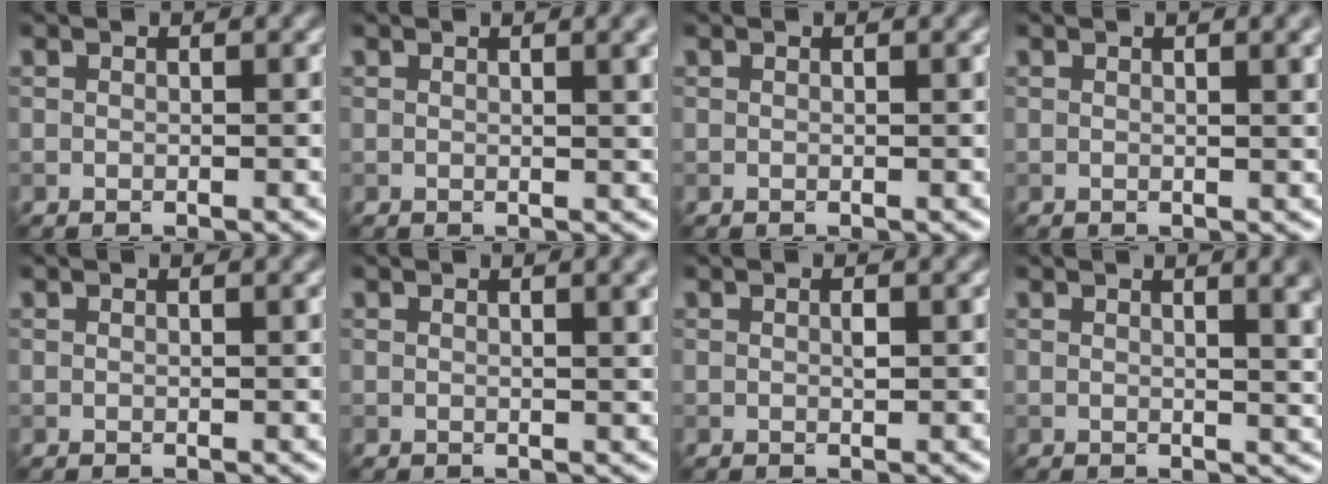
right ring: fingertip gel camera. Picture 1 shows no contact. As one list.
[{"total": 4.2, "force": [1.7, 1.6, 3.5], "torque": [-0.027, 0.009, 0.015]}, {"total": 0.6, "force": [0.3, 0.2, 0.5], "torque": [-0.002, 0.004, 0.003]}, {"total": 3.3, "force": [1.3, 1.1, 2.8], "torque": [-0.021, 0.007, 0.014]}, {"total": 0.6, "force": [0.3, 0.2, 0.6], "torque": [-0.002, 0.004, 0.004]}, {"total": 3.8, "force": [1.5, 1.4, 3.2], "torque": [-0.025, 0.006, 0.016]}, {"total": 0.6, "force": [0.1, 0.2, 0.6], "torque": [-0.011, 0.001, 0.001]}, {"total": 8.4, "force": [2.7, 3.7, 7.0], "torque": [-0.021, 0.027, 0.019]}]